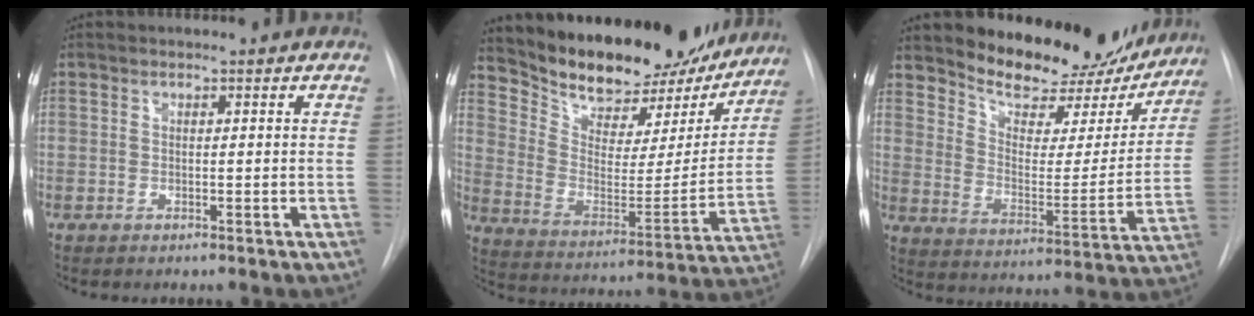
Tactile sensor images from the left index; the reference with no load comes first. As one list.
[{"total": 23.7, "force": [20.8, 8.2, 7.9], "torque": [-0.137, -0.026, 0.301]}, {"total": 18.7, "force": [16.8, 6.1, 5.5], "torque": [-0.065, -0.033, 0.231]}]